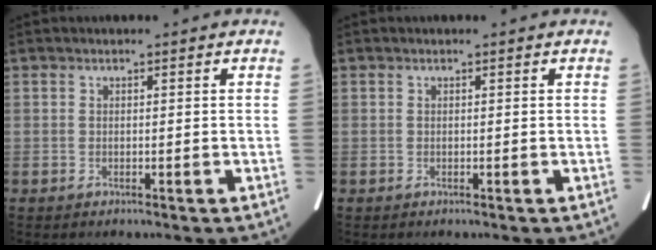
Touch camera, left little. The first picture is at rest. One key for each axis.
{"total": 0.0}